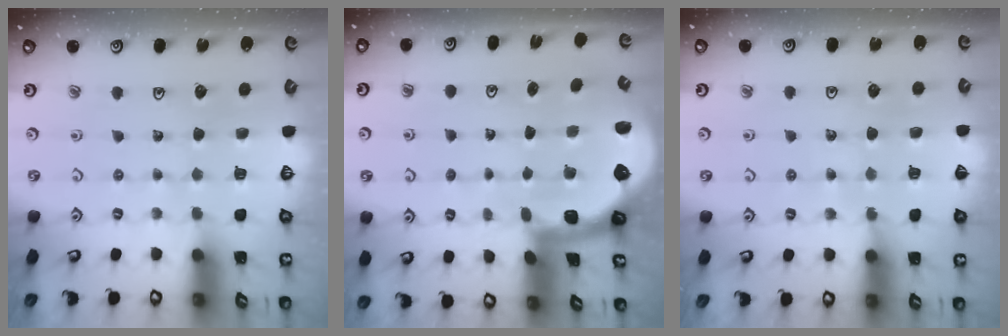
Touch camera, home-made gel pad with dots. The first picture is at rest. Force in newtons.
{"total": 2.4, "press": 2.3, "slide": 0.8}
{"total": 5.2, "press": 5.1, "slide": 1.3}